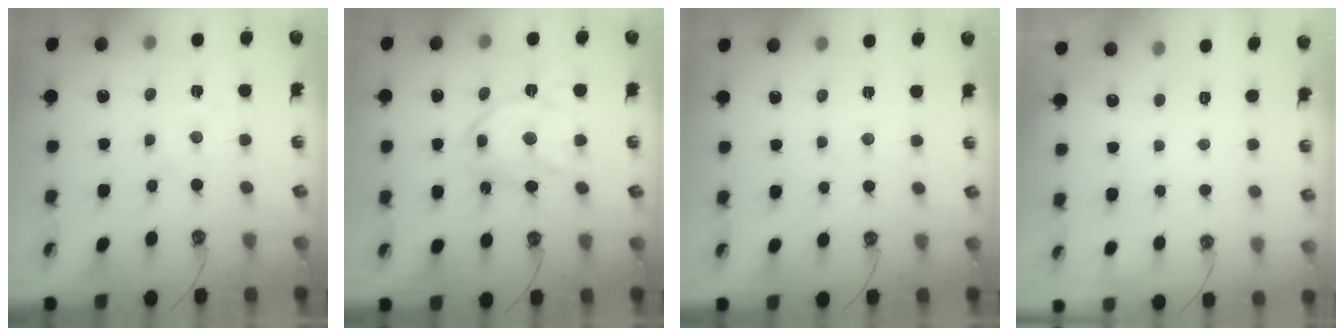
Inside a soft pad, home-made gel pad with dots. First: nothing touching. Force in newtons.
{"total": 16.9, "press": 16.8, "slide": 1.6}
{"total": 4.4, "press": 4.3, "slide": 0.5}
{"total": 0.0}